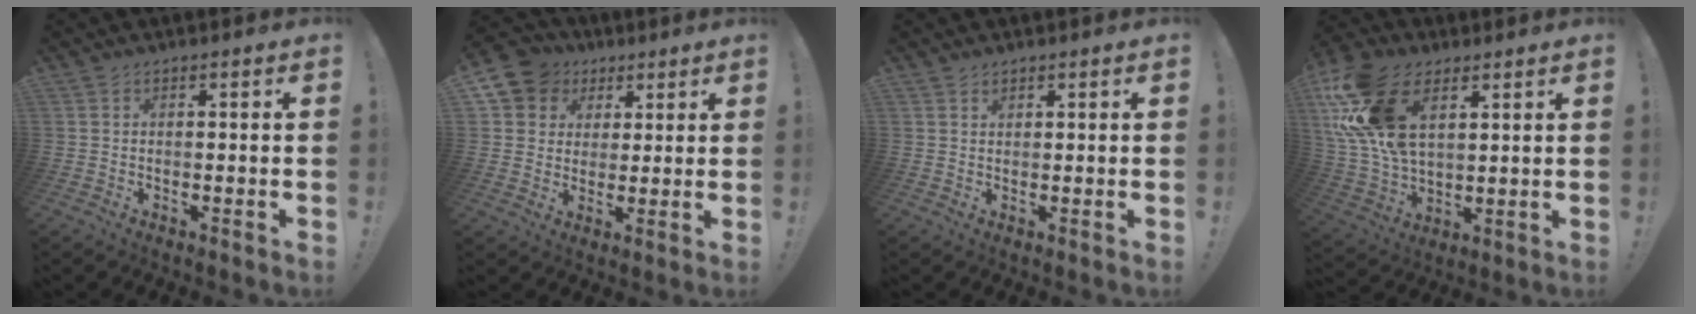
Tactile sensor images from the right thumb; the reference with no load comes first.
{"total": 9.0, "force": [3.6, 8.0, 2.0], "torque": [-0.036, -0.016, 0.074]}
{"total": 1.0, "force": [0.9, 0.4, 0.1], "torque": [0.006, -0.006, 0.016]}
{"total": 20.9, "force": [8.9, 12.9, 13.9], "torque": [-0.290, -0.034, 0.165]}